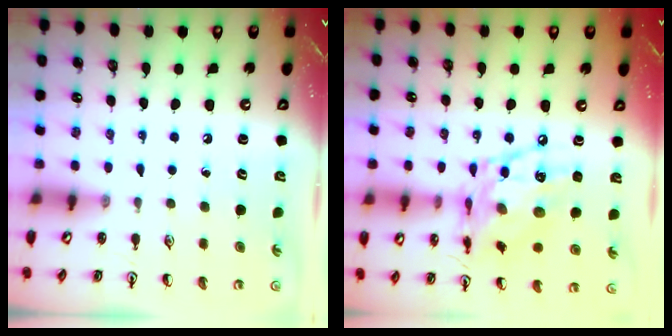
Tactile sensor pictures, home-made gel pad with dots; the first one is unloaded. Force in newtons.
{"total": 15.4, "press": 15.3, "slide": 1.5}